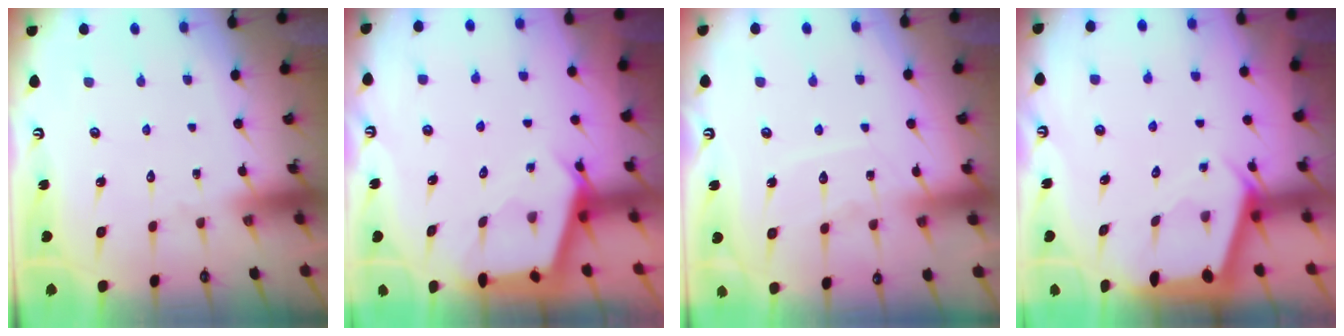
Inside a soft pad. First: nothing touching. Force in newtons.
{"total": 2.9, "press": 2.9, "slide": 0.3}
{"total": 6.5, "press": 6.5, "slide": 0.7}
{"total": 2.3, "press": 2.3, "slide": 0.3}